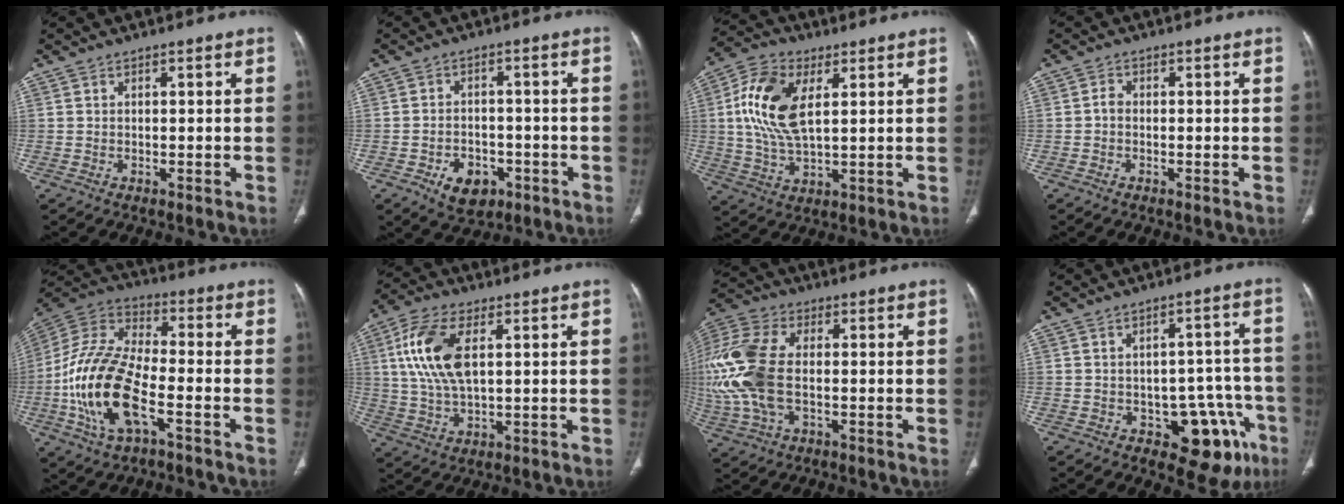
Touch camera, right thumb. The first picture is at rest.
{"total": 7.4, "force": [-3.4, 5.2, 3.9], "torque": [-0.041, 0.023, -0.045]}
{"total": 13.5, "force": [3.2, 7.1, 11.1], "torque": [-0.226, 0.001, 0.061]}
{"total": 1.4, "force": [-0.4, 1.0, 0.9], "torque": [-0.013, 0.004, -0.012]}
{"total": 18.3, "force": [-5.7, 8.2, 15.4], "torque": [-0.315, 0.027, -0.109]}
{"total": 12.5, "force": [3.1, 6.2, 10.5], "torque": [-0.223, 0.002, 0.060]}
{"total": 17.7, "force": [-0.7, 10.0, 14.6], "torque": [-0.358, 0.006, -0.011]}
{"total": 12.4, "force": [-5.8, 7.3, 8.2], "torque": [-0.051, 0.039, -0.067]}